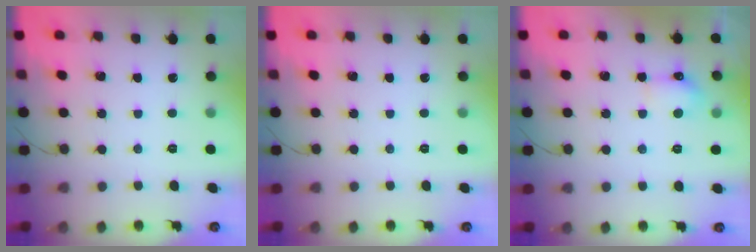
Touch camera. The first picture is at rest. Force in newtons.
{"total": 0.0}
{"total": 5.5, "press": 5.5, "slide": 0.9}